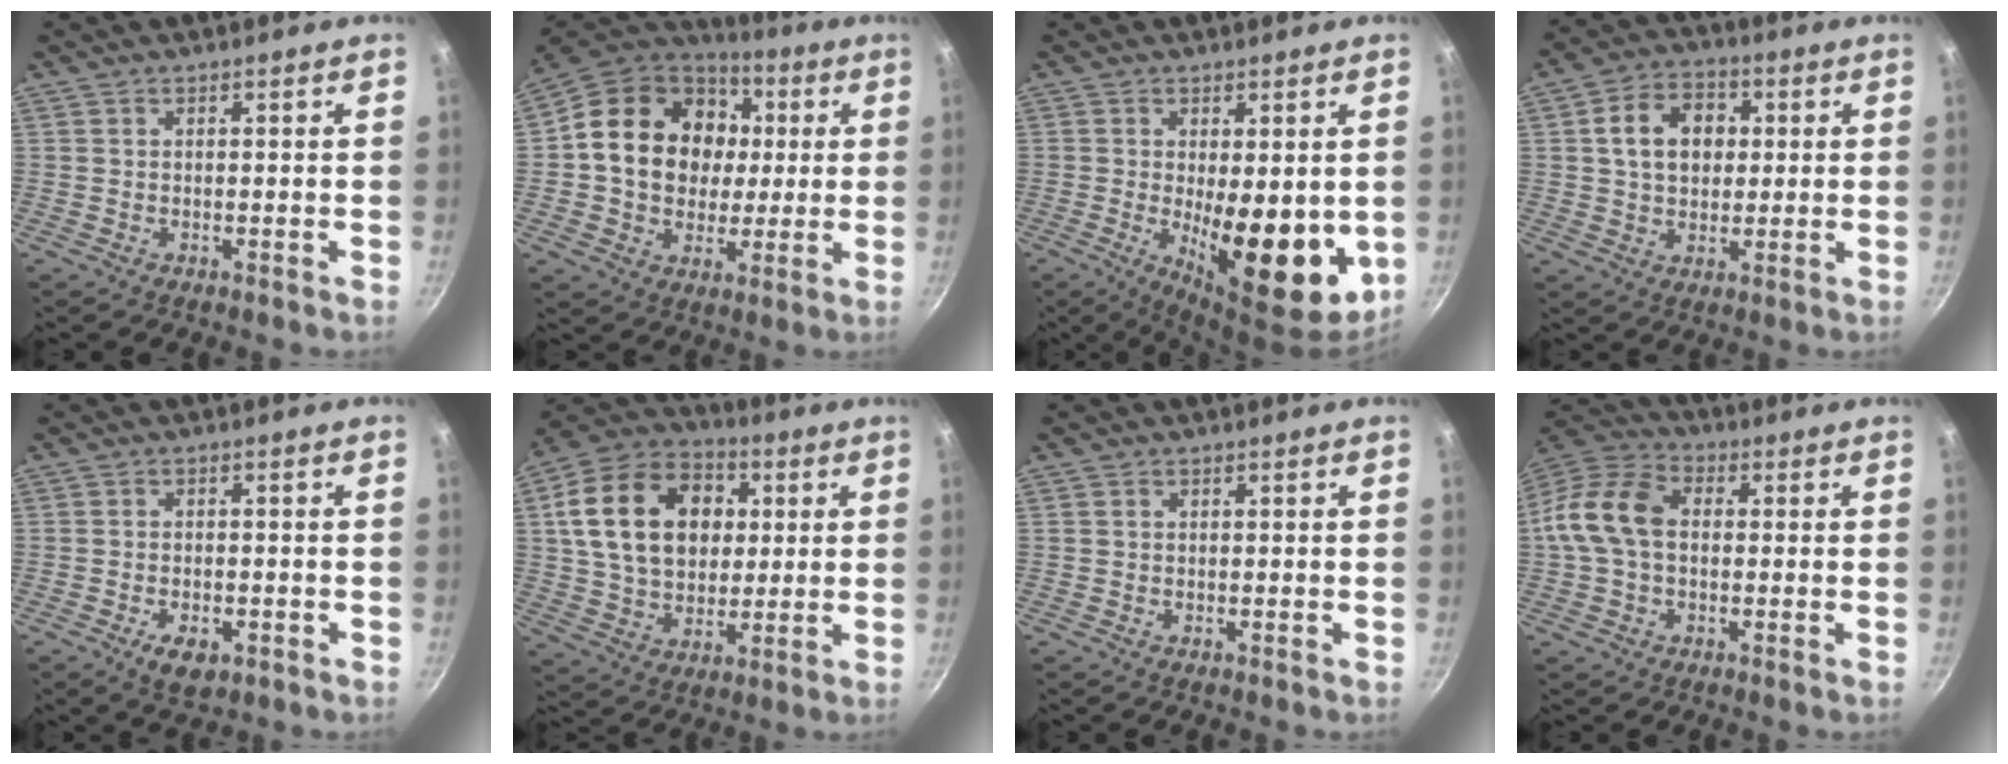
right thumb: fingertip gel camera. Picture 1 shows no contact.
{"total": 21.3, "force": [2.5, 17.2, 12.3], "torque": [-0.193, 0.025, 0.038]}
{"total": 14.5, "force": [-1.4, 5.6, 13.3], "torque": [-0.163, -0.020, -0.005]}
{"total": 10.6, "force": [1.9, 8.0, 6.7], "torque": [-0.087, 0.015, 0.023]}
{"total": 5.0, "force": [-2.2, 2.6, 3.6], "torque": [-0.057, 0.006, -0.031]}
{"total": 21.5, "force": [4.2, 15.7, 14.0], "torque": [-0.219, 0.013, 0.068]}
{"total": 0.0}
{"total": 12.3, "force": [0.4, 8.6, 8.8], "torque": [-0.156, 0.033, -0.011]}